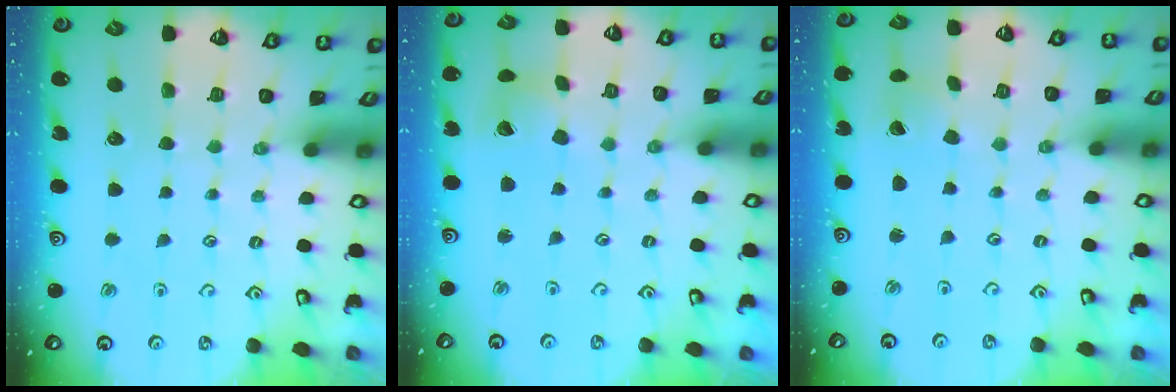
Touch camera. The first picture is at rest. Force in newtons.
{"total": 5.0, "press": 4.9, "slide": 0.9}
{"total": 1.2, "press": 1.2, "slide": 0.1}